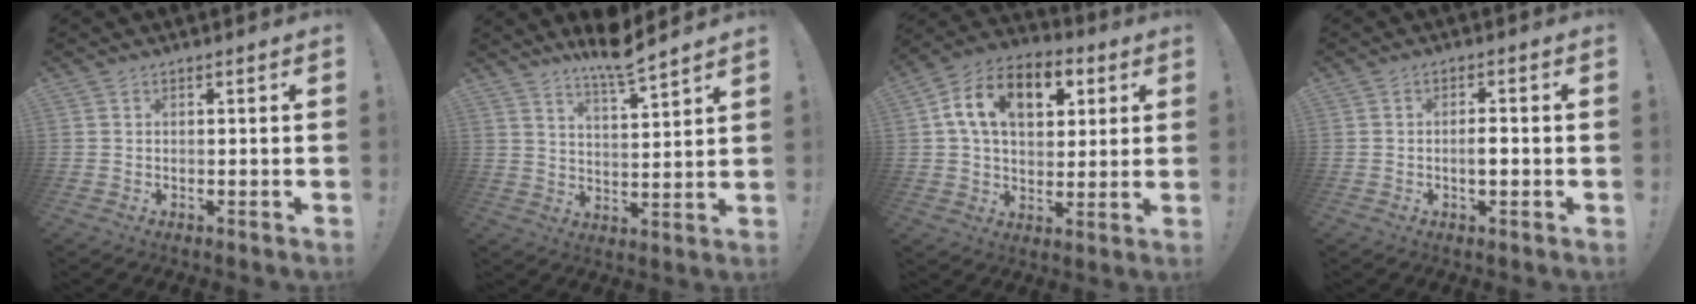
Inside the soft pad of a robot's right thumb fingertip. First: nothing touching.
{"total": 8.5, "force": [7.3, 0.3, 4.3], "torque": [-0.070, -0.052, 0.125]}
{"total": 16.0, "force": [5.8, 10.5, 10.6], "torque": [-0.170, -0.008, 0.105]}
{"total": 3.0, "force": [-0.7, 0.9, 2.7], "torque": [-0.032, -0.002, -0.016]}